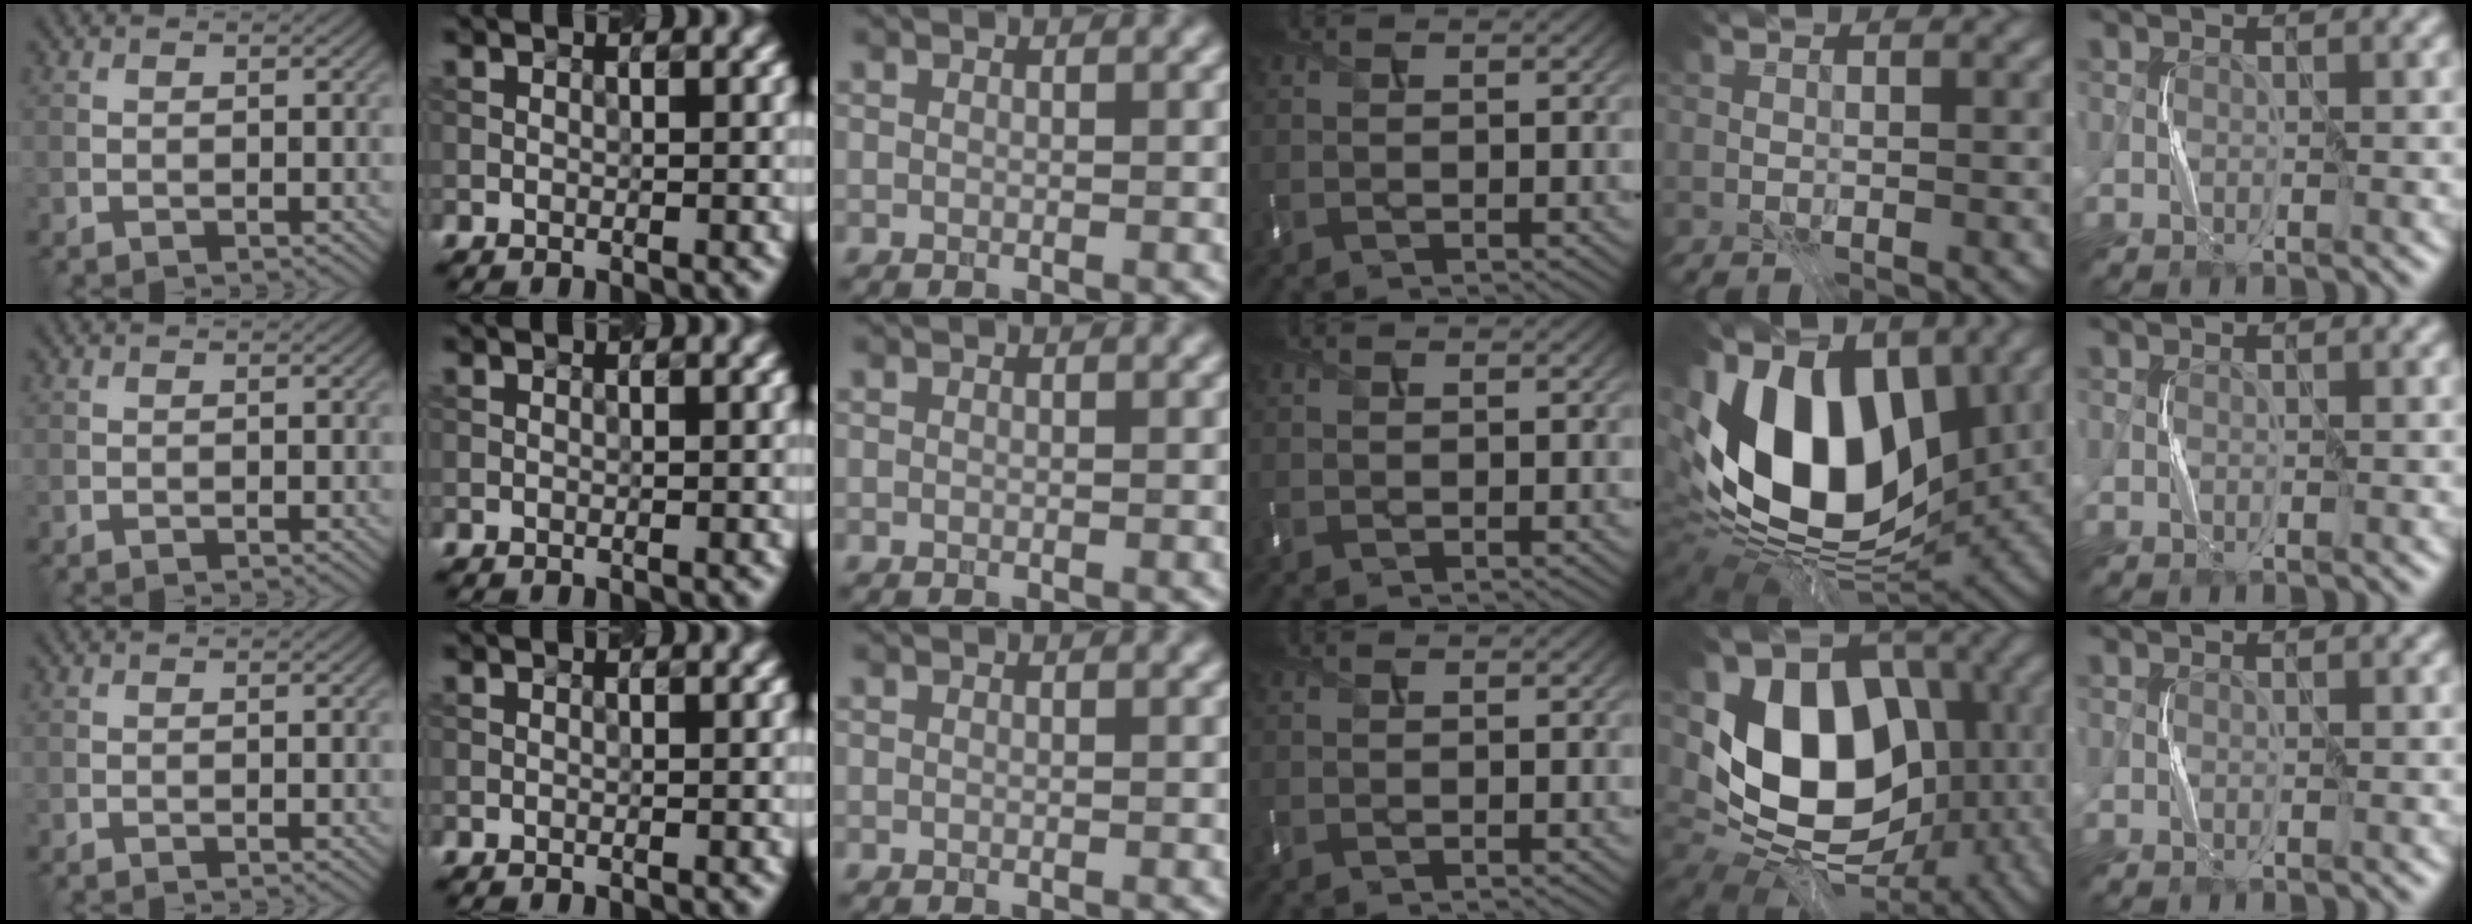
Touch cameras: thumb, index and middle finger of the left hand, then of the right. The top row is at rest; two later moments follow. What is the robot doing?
{"motion": "press", "object": "mouse"}